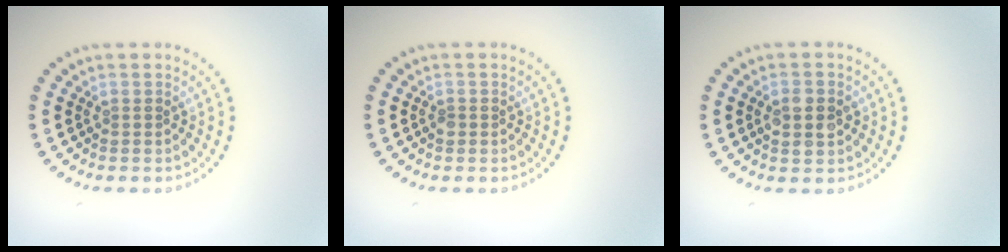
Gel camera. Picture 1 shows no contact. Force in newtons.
{"total": 0.7, "press": 0.6, "slide": 0.2}
{"total": 2.8, "press": 2.8, "slide": 0.3}